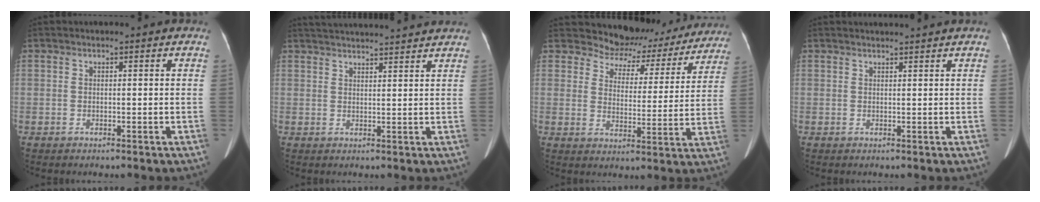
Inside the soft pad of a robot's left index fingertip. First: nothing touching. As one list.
[{"total": 13.7, "force": [12.9, 0.4, 4.5], "torque": [-0.081, 0.028, 0.178]}, {"total": 13.3, "force": [12.2, 5.2, 0.8], "torque": [0.006, -0.013, 0.132]}, {"total": 3.3, "force": [3.2, -0.5, 0.8], "torque": [-0.013, 0.011, 0.039]}]